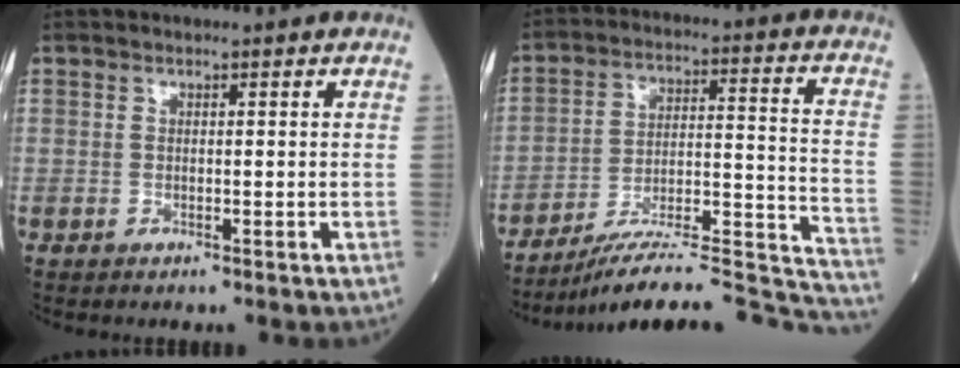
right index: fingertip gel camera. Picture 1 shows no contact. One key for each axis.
{"total": 23.1, "fx": -22.0, "fy": 0.9, "fz": 6.9, "tx": -0.048, "ty": 0.027, "tz": -0.317}